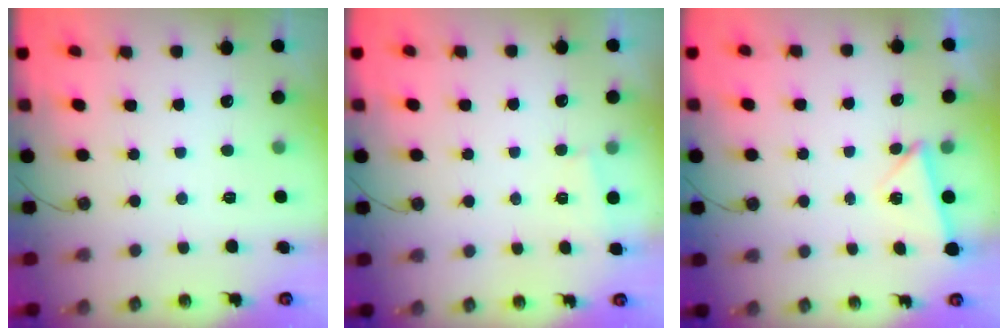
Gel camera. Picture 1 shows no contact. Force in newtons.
{"total": 1.1, "press": 1.1, "slide": 0.1}
{"total": 2.3, "press": 2.1, "slide": 1.0}